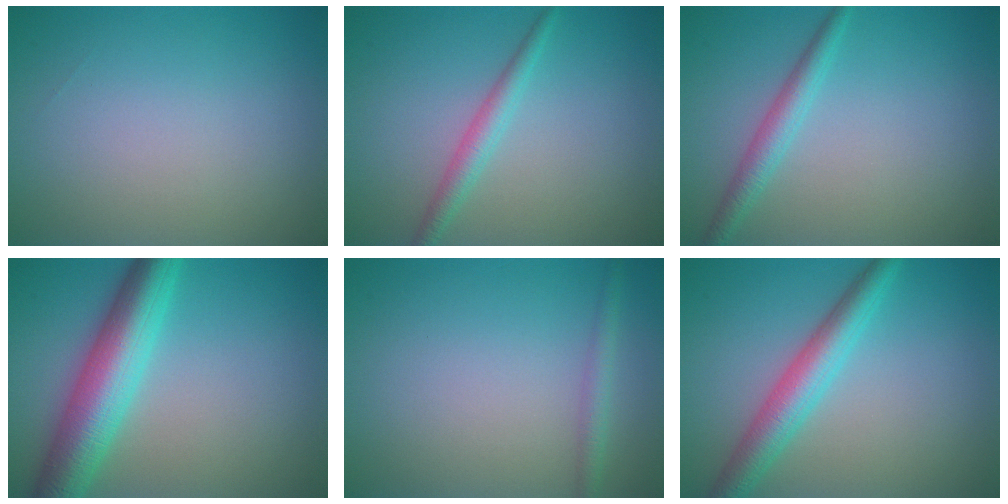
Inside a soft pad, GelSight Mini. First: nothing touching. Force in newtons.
{"total": 2.1, "press": 2.1, "slide": 0.0}
{"total": 2.3, "press": 2.3, "slide": 0.1}
{"total": 7.6, "press": 7.6, "slide": 0.1}
{"total": 1.5, "press": 1.5, "slide": 0.0}
{"total": 4.4, "press": 4.4, "slide": 0.1}